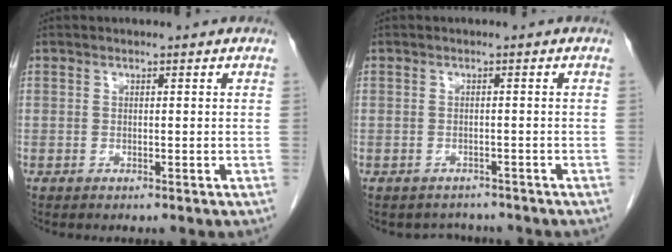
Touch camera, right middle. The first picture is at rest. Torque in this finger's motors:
{"motor_torque": [0.02, -0.01, -0.05, -0.02]}